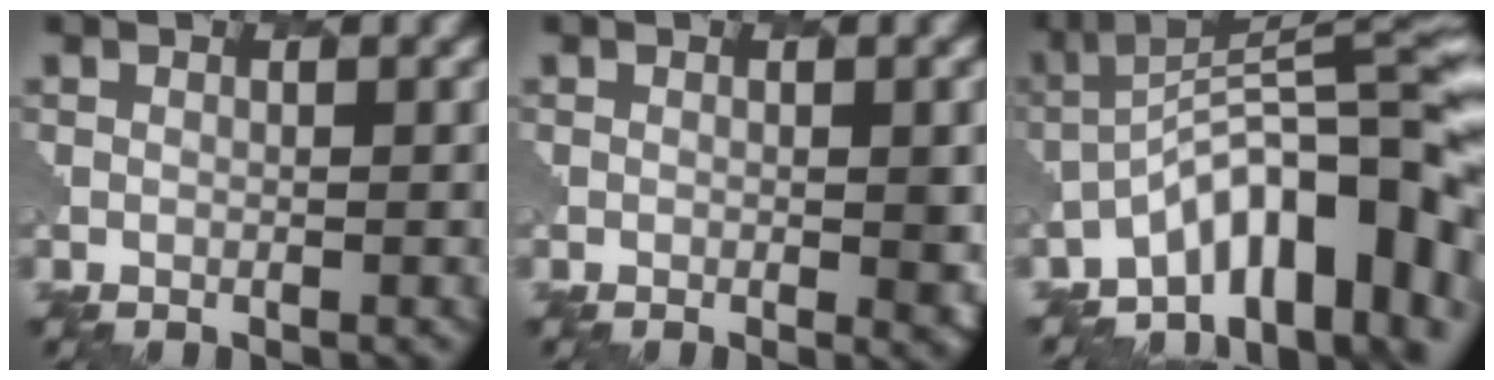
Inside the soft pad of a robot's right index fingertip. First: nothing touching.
{"total": 1.9, "force": [0.1, 0.4, 1.9], "torque": [-0.027, -0.003, 0.003]}
{"total": 12.6, "force": [-6.2, 4.3, 10.1], "torque": [-0.138, 0.023, -0.104]}